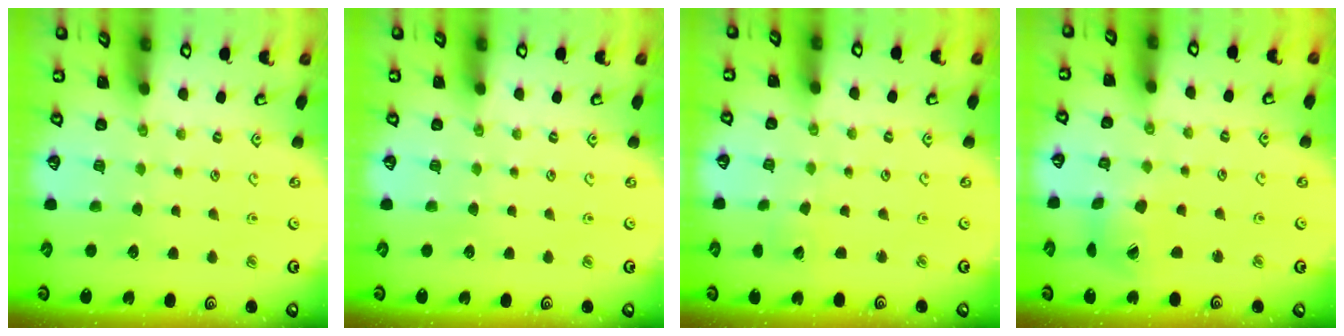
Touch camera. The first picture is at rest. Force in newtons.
{"total": 0.0}
{"total": 2.0, "press": 2.0, "slide": 0.2}
{"total": 6.3, "press": 6.3, "slide": 0.8}